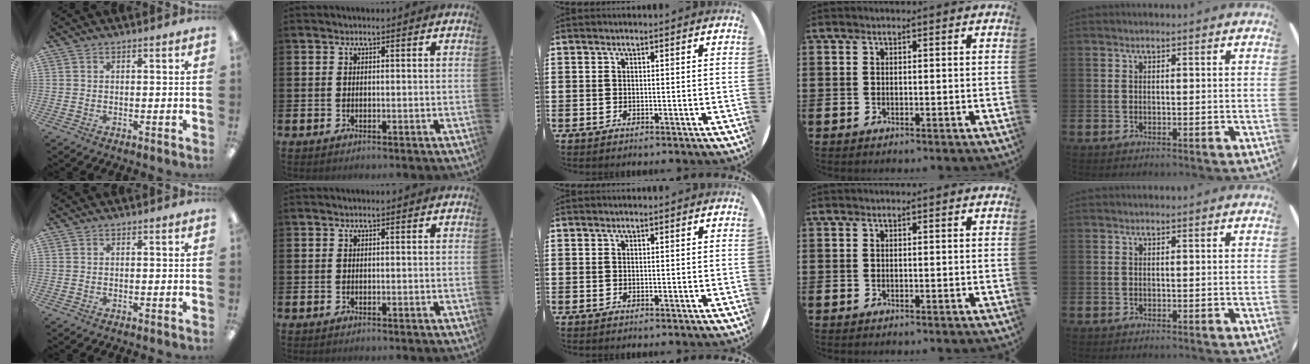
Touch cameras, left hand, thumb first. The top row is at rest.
{}